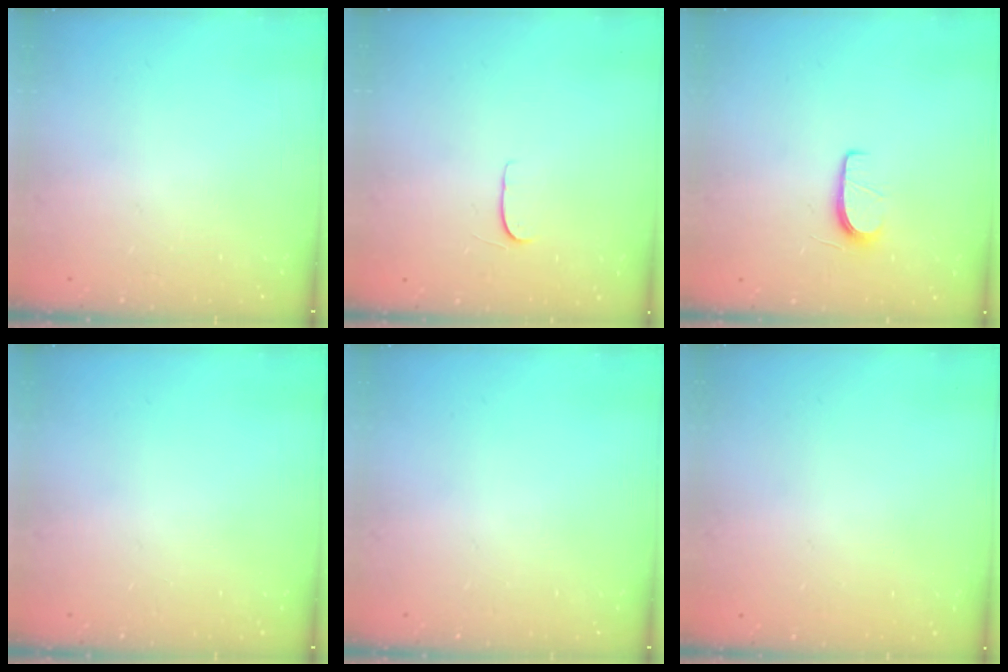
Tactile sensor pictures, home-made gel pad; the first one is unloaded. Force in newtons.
{"total": 4.3, "press": 4.3, "slide": 0.5}
{"total": 5.6, "press": 5.6, "slide": 0.7}
{"total": 0.0}
{"total": 0.0}
{"total": 0.0}